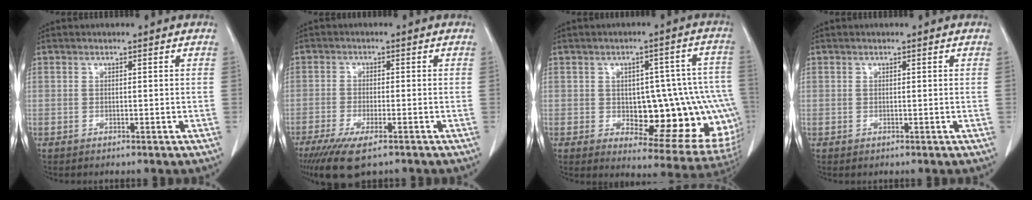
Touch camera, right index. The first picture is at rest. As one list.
[{"total": 7.9, "force": [-5.4, 1.7, 5.6], "torque": [-0.096, -0.020, -0.087]}, {"total": 19.4, "force": [-2.7, 7.1, 17.8], "torque": [-0.137, 0.034, -0.006]}, {"total": 0.0}]